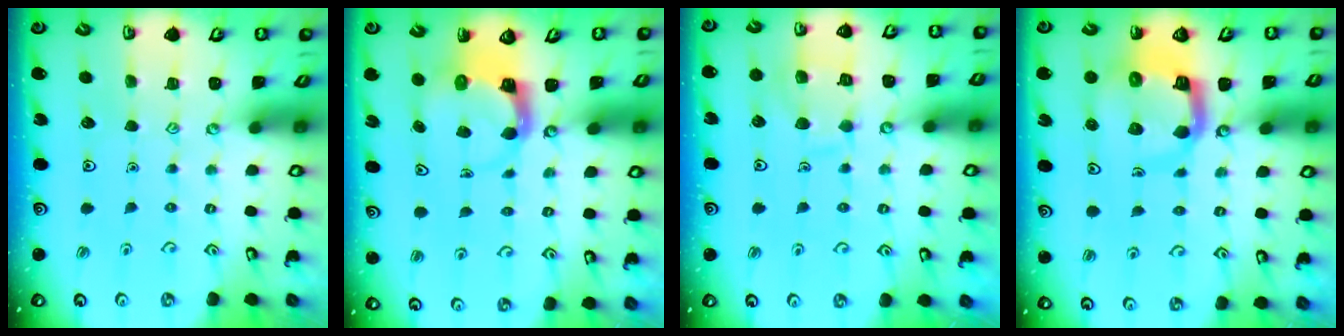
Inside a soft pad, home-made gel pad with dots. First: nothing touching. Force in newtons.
{"total": 3.9, "press": 3.9, "slide": 0.5}
{"total": 9.7, "press": 9.7, "slide": 0.9}
{"total": 10.3, "press": 10.2, "slide": 1.2}